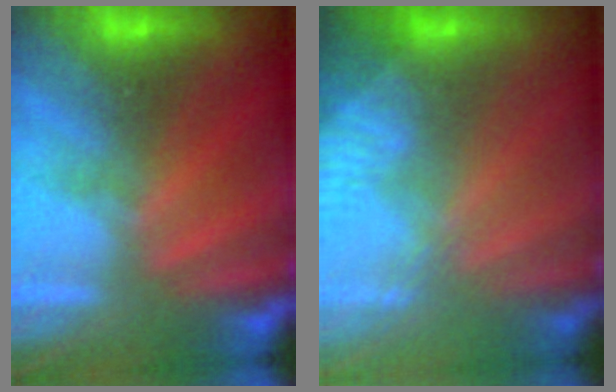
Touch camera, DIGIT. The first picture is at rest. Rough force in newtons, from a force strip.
{"total": 2.9}